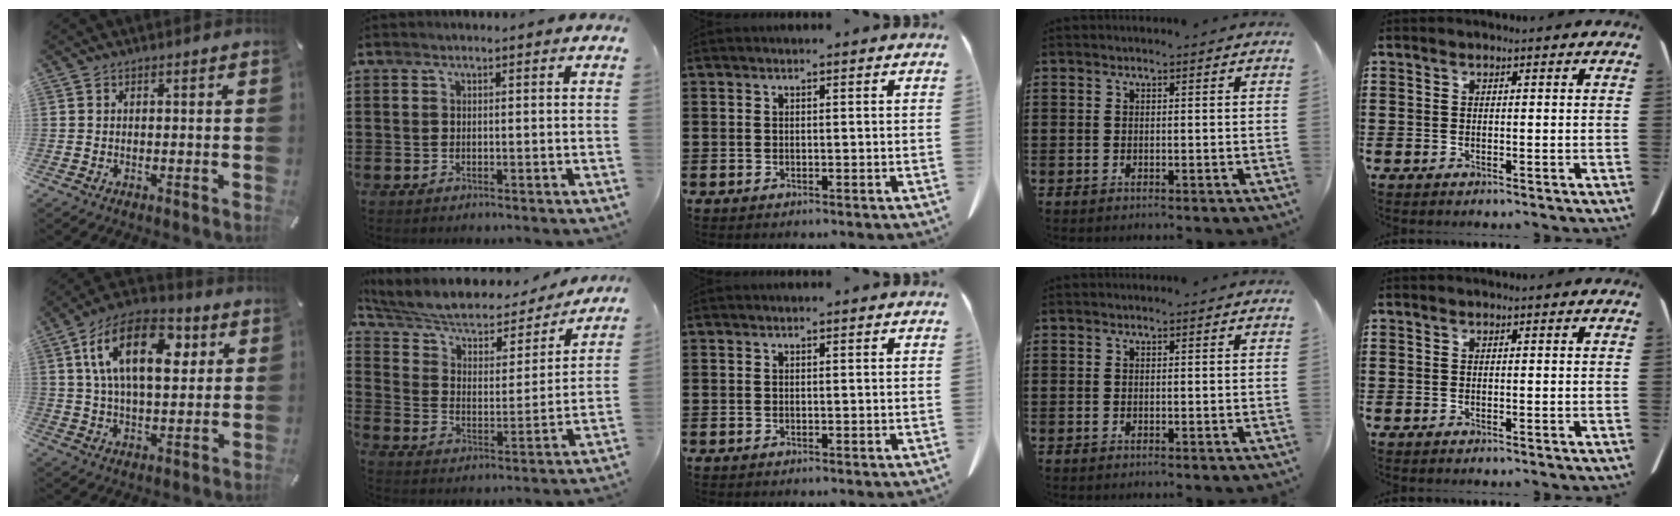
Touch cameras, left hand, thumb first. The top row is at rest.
{"thumb": {"total": 18.5, "force": [6.3, 10.5, 13.9], "torque": [-0.254, 0.001, 0.101]}, "index": {"total": 6.9, "force": [5.7, 2.5, 3.0], "torque": [-0.085, -0.036, 0.096]}}